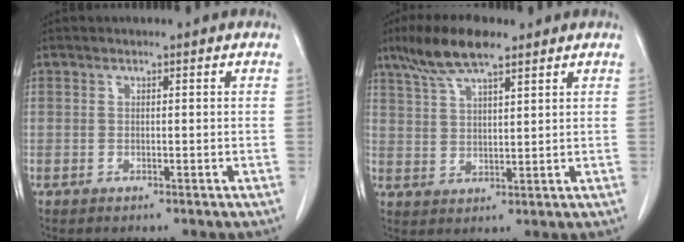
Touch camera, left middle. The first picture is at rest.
{"total": 8.8, "force": [6.4, 1.8, 5.8], "torque": [-0.118, 0.015, 0.119]}